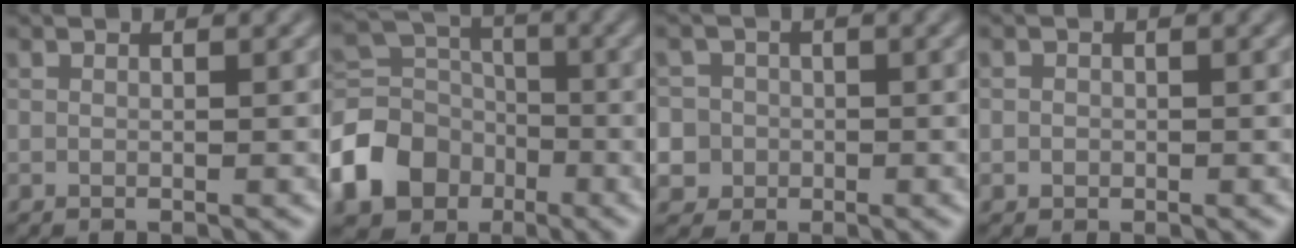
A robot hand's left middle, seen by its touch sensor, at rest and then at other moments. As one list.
[{"total": 9.2, "force": [-4.2, 7.1, 4.1], "torque": [-0.104, -0.007, -0.100]}, {"total": 6.3, "force": [-0.9, 6.0, 1.4], "torque": [-0.028, 0.015, -0.039]}, {"total": 0.7, "force": [-0.1, 0.7, 0.1], "torque": [0.003, -0.004, -0.003]}]